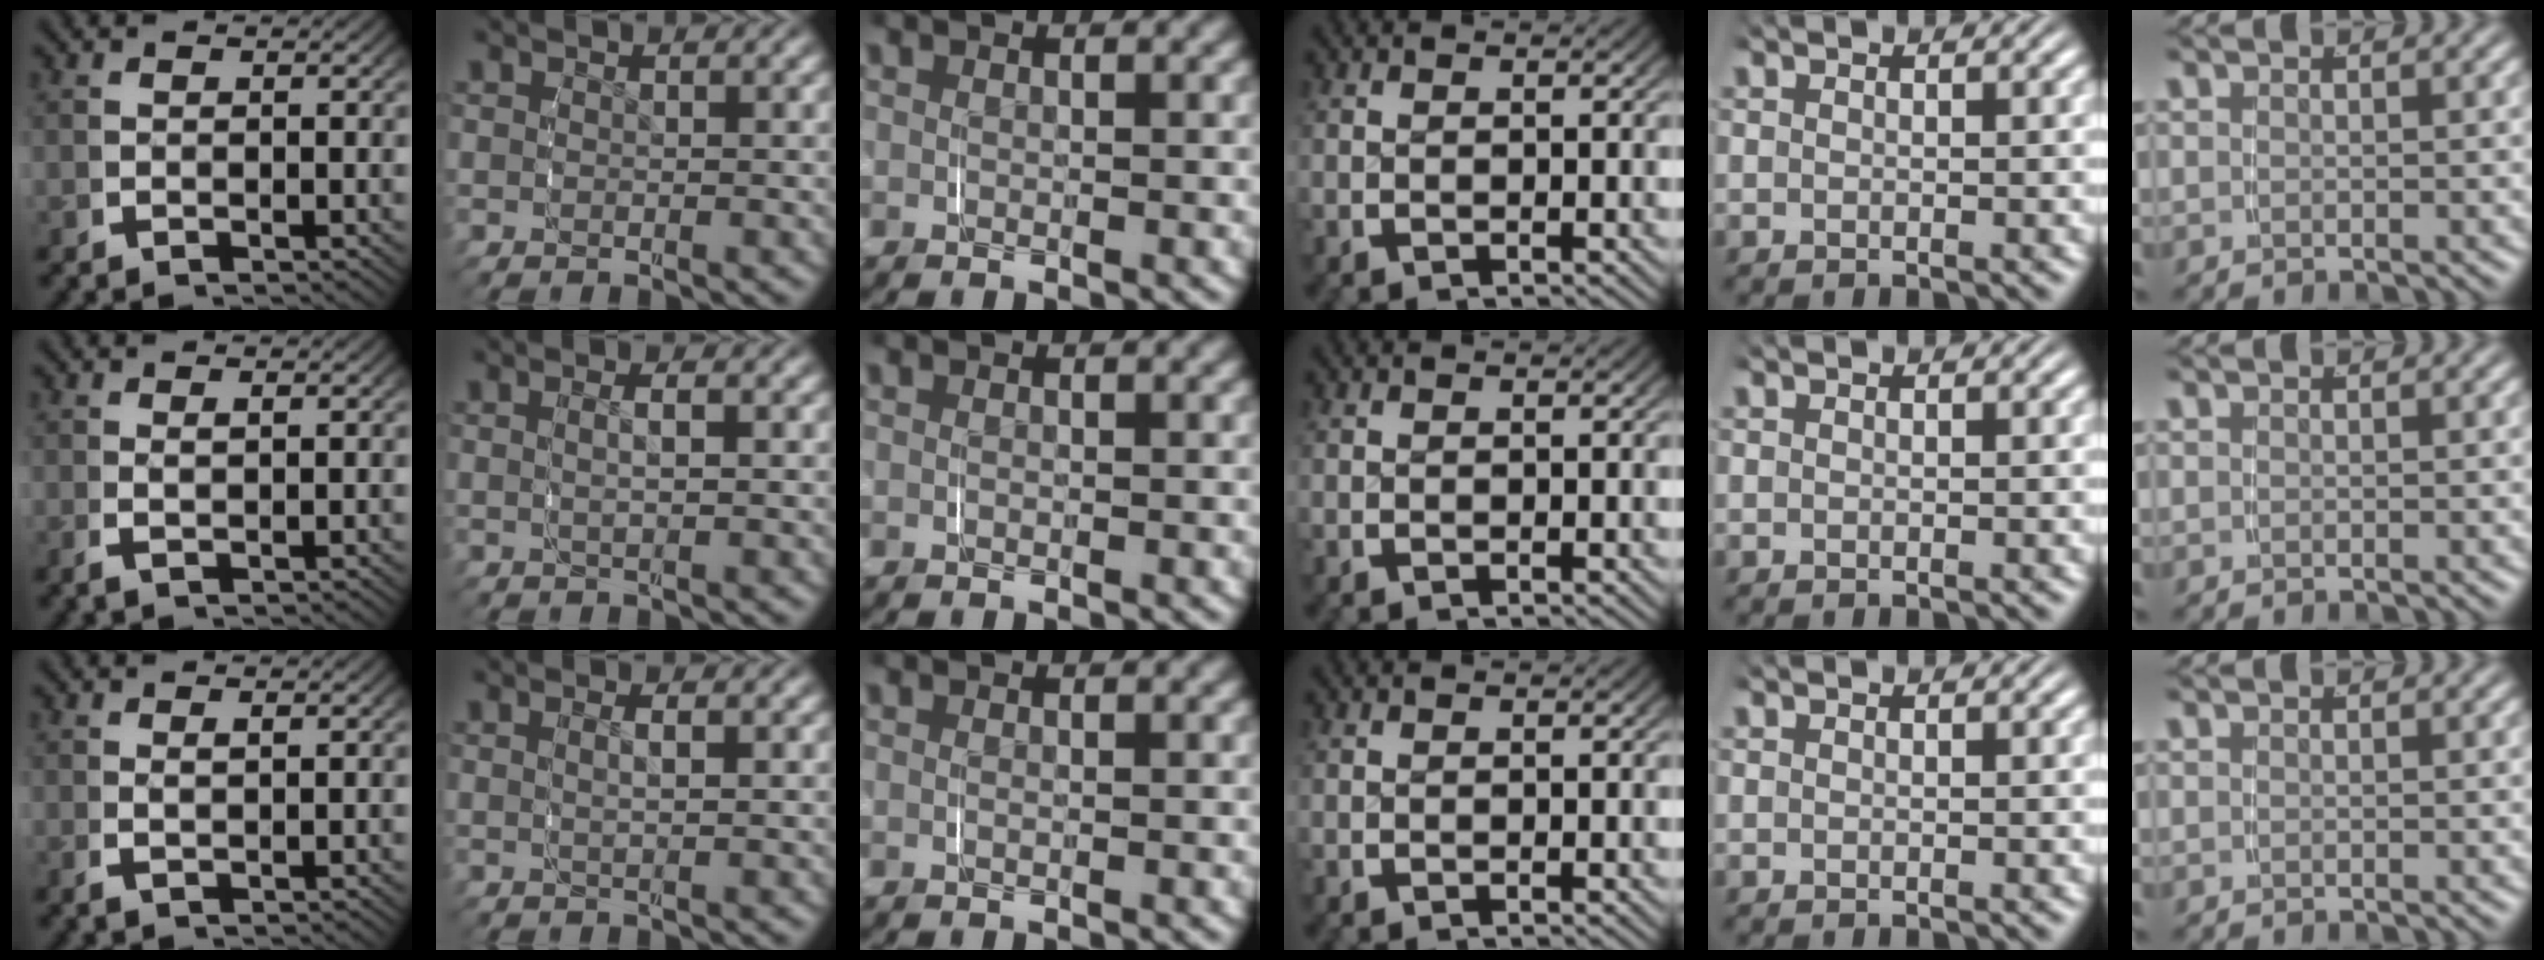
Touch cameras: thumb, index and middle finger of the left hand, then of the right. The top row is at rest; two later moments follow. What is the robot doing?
{"motion": "grasp_and_lifting", "object": "pen bag"}